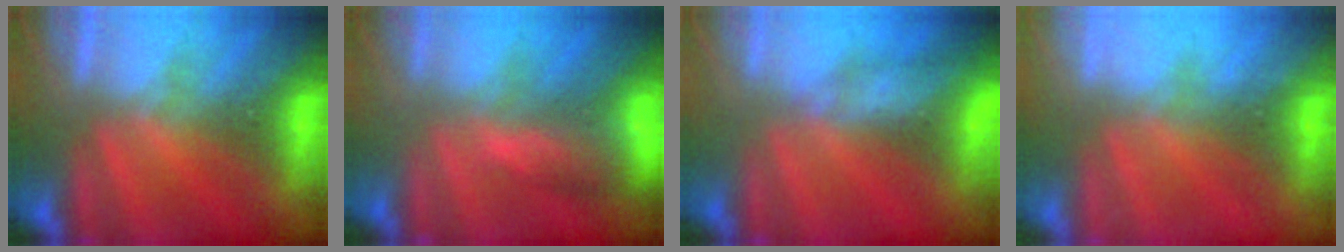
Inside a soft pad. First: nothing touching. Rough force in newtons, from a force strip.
{"total": 7.3}
{"total": 9.3}
{"total": 2.2}